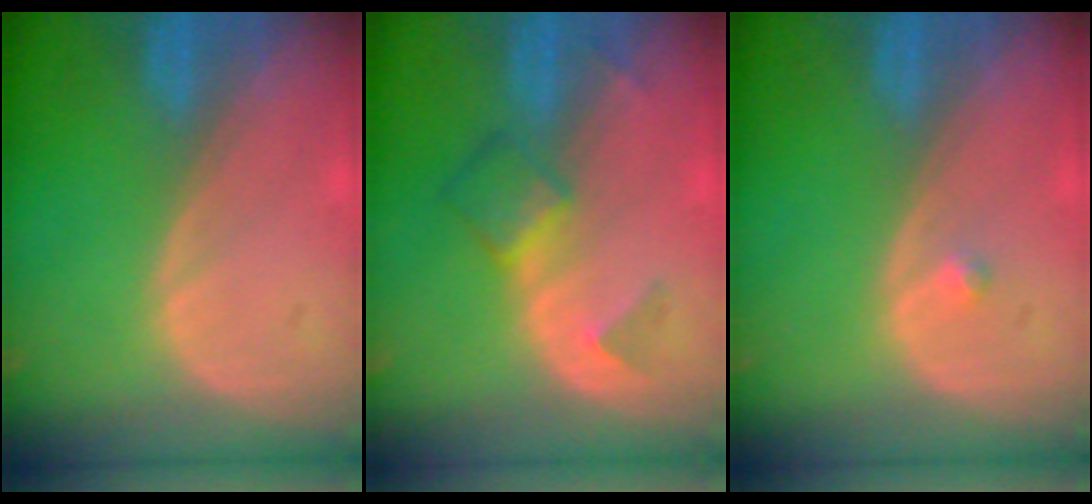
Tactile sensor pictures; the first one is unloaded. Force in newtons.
{"total": 4.9, "press": 4.3, "slide": 2.2}
{"total": 0.7, "press": 0.7, "slide": 0.1}